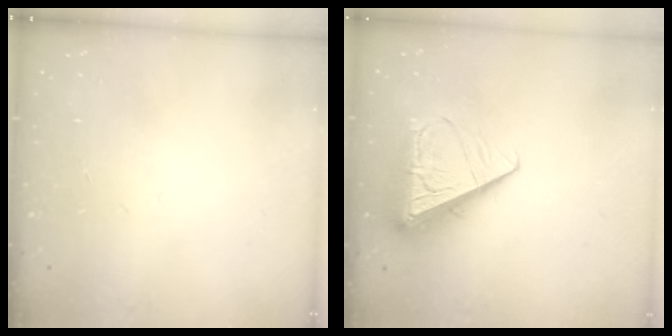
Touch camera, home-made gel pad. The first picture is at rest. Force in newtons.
{"total": 11.3, "press": 11.2, "slide": 1.5}